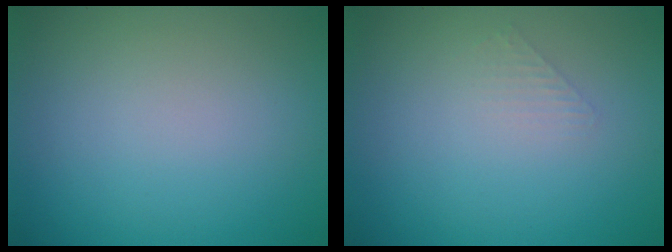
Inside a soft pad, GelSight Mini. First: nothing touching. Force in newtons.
{"total": 1.0, "press": 1.0, "slide": 0.1}